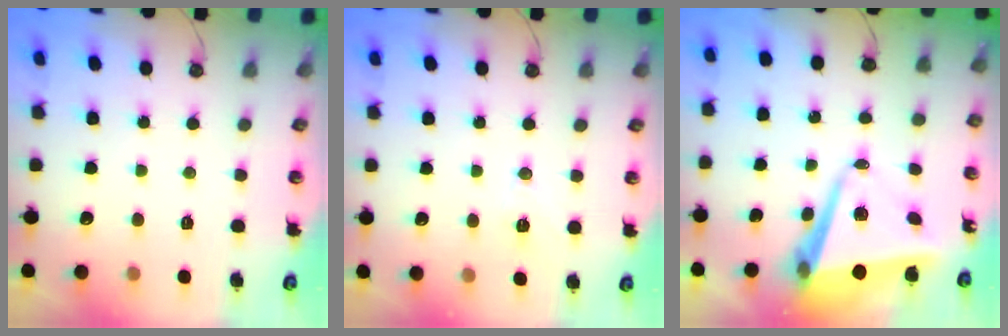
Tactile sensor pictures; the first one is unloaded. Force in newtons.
{"total": 7.2, "press": 6.2, "slide": 3.7}
{"total": 10.8, "press": 10.7, "slide": 1.6}